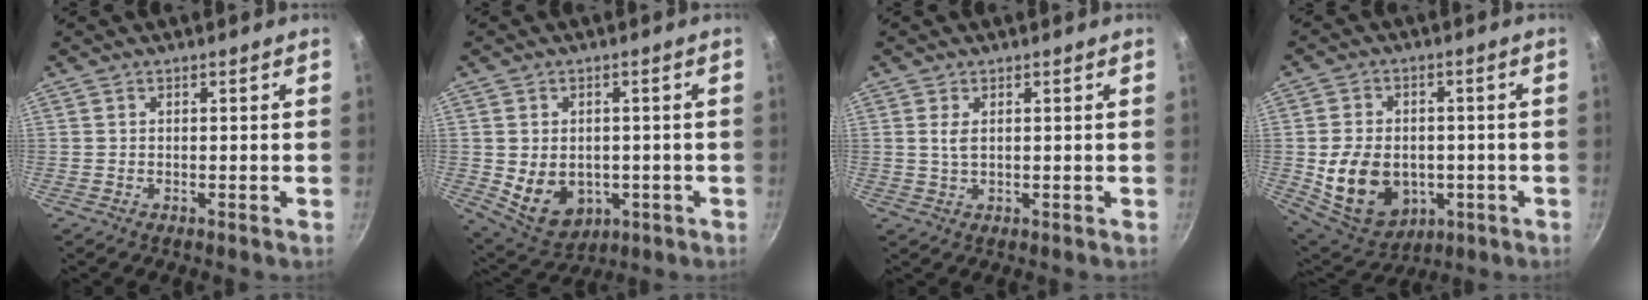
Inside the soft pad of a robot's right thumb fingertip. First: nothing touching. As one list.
[{"total": 9.9, "force": [-1.5, 7.5, 6.4], "torque": [-0.080, -0.009, 0.001]}, {"total": 2.3, "force": [0.7, 1.1, 1.9], "torque": [-0.036, -0.005, 0.014]}, {"total": 15.3, "force": [-2.6, 11.4, 10.0], "torque": [-0.157, 0.004, -0.021]}]